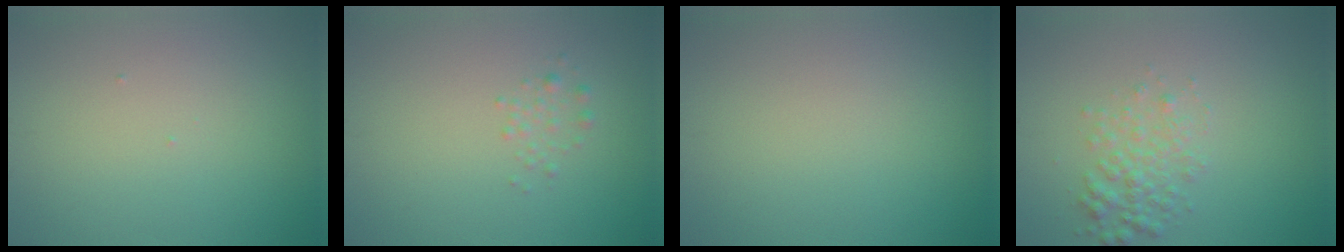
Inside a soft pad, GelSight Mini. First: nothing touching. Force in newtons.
{"total": 1.0, "press": 1.0, "slide": 0.0}
{"total": 0.0}
{"total": 2.5, "press": 2.5, "slide": 0.0}